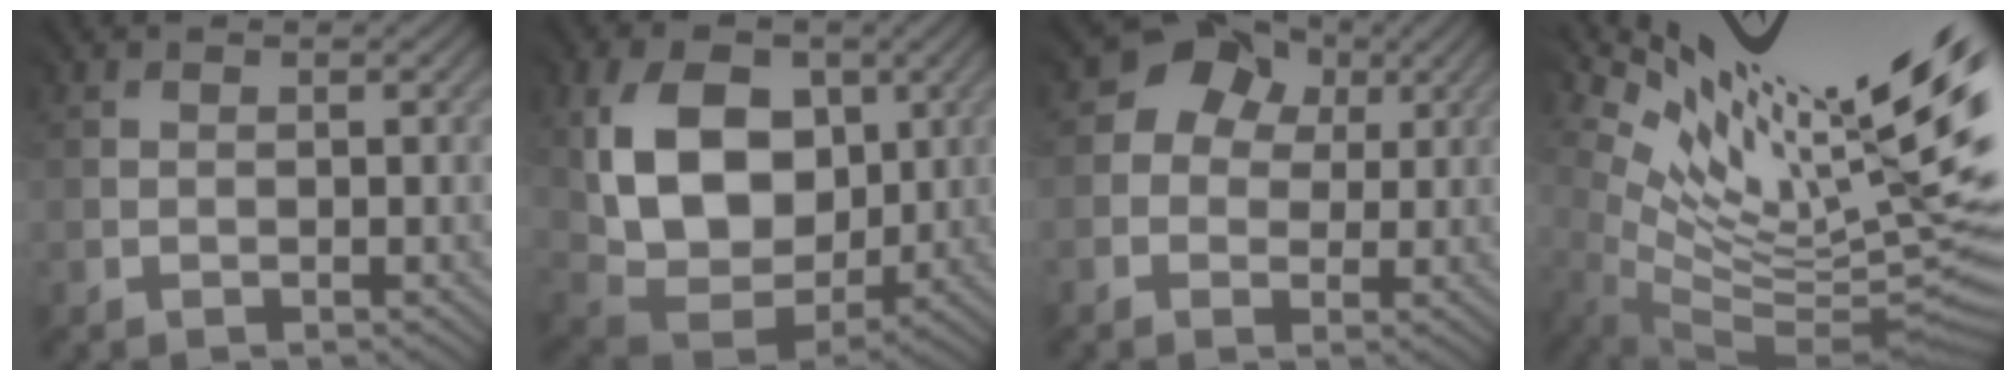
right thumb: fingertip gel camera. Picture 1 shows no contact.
{"total": 12.7, "force": [3.0, 9.0, 8.4], "torque": [-0.175, -0.004, 0.059]}
{"total": 6.8, "force": [1.9, 5.8, 3.1], "torque": [-0.053, 0.010, 0.017]}
{"total": 16.1, "force": [5.8, 4.4, 14.3], "torque": [-0.219, -0.006, 0.128]}